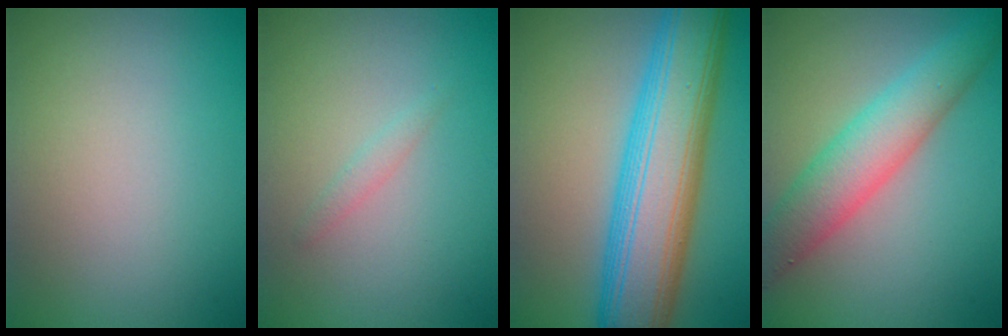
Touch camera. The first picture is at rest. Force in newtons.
{"total": 0.8, "press": 0.8, "slide": 0.1}
{"total": 11.1, "press": 11.1, "slide": 0.1}
{"total": 5.6, "press": 5.6, "slide": 0.1}